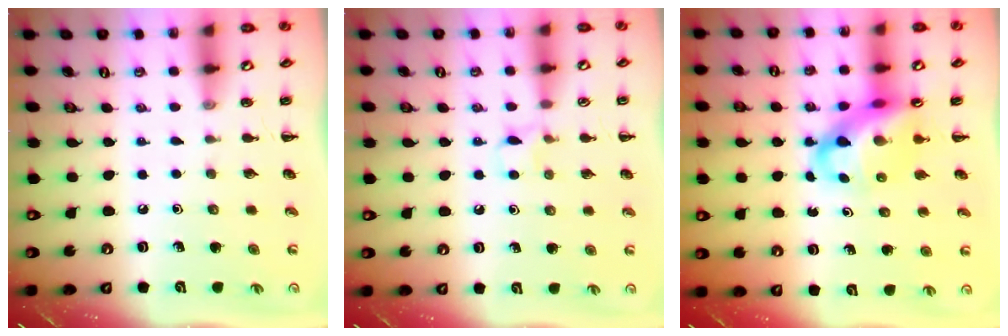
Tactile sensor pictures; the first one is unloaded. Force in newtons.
{"total": 5.6, "press": 5.3, "slide": 1.8}
{"total": 11.1, "press": 10.7, "slide": 3.1}